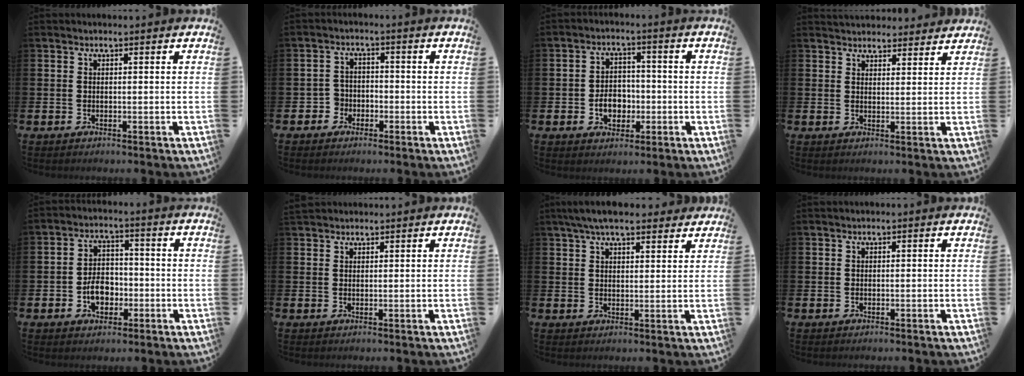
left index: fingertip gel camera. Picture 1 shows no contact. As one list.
[{"total": 2.9, "force": [-2.0, 2.1, 0.0], "torque": [-0.012, 0.007, -0.045]}, {"total": 4.5, "force": [-1.2, 3.5, 2.6], "torque": [-0.034, 0.000, -0.031]}, {"total": 3.6, "force": [3.5, 1.0, -0.1], "torque": [0.009, -0.019, 0.062]}, {"total": 4.8, "force": [-1.5, 3.4, 2.9], "torque": [-0.043, 0.003, -0.033]}, {"total": 1.6, "force": [1.4, 0.6, 0.0], "torque": [0.013, -0.002, 0.024]}, {"total": 5.9, "force": [5.2, 1.4, 2.4], "torque": [-0.053, -0.011, 0.095]}, {"total": 0.0}]